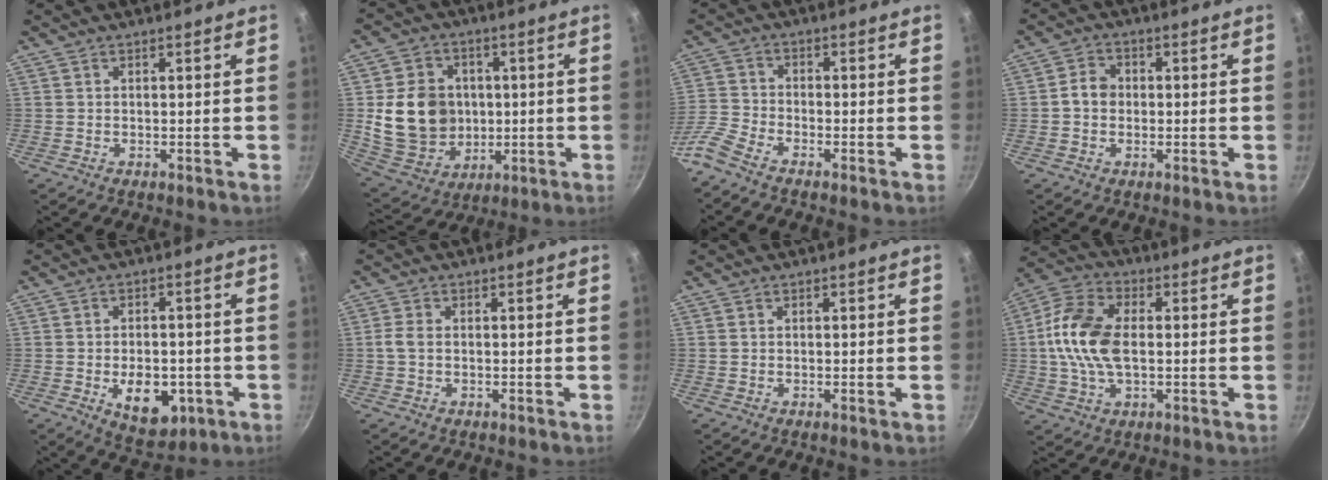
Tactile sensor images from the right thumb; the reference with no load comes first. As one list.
[{"total": 16.2, "force": [0.4, 13.7, 8.8], "torque": [-0.130, 0.003, 0.022]}, {"total": 6.2, "force": [-4.9, 1.9, 3.2], "torque": [-0.084, 0.031, -0.122]}, {"total": 4.3, "force": [-0.1, 3.6, 2.3], "torque": [-0.028, 0.015, -0.010]}, {"total": 10.7, "force": [-3.0, 6.6, 7.9], "torque": [-0.084, 0.002, -0.031]}, {"total": 2.2, "force": [-0.2, 1.4, 1.7], "torque": [-0.038, 0.008, -0.007]}, {"total": 0.6, "force": [-0.2, 0.1, 0.6], "torque": [-0.010, -0.001, -0.005]}, {"total": 13.4, "force": [0.3, 8.1, 10.6], "torque": [-0.200, 0.025, -0.010]}]